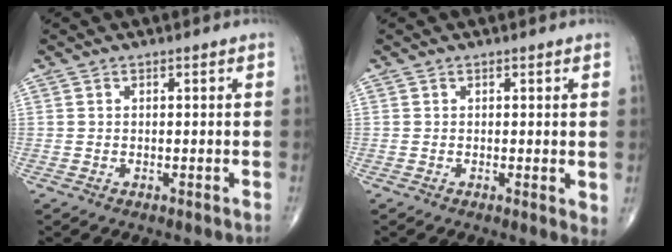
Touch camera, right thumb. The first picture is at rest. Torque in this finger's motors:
{"motor_torque": [-0.43, -0.08, 0.26, 0.19, -0.05]}